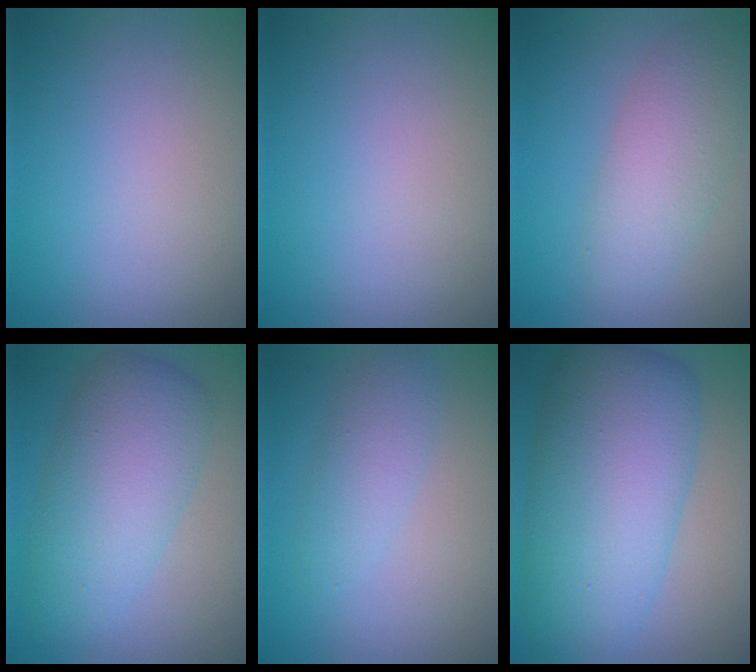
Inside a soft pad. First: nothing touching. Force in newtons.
{"total": 0.0}
{"total": 4.5, "press": 4.5, "slide": 0.3}
{"total": 7.2, "press": 7.2, "slide": 0.2}
{"total": 2.4, "press": 2.4, "slide": 0.1}
{"total": 11.1, "press": 11.1, "slide": 0.3}